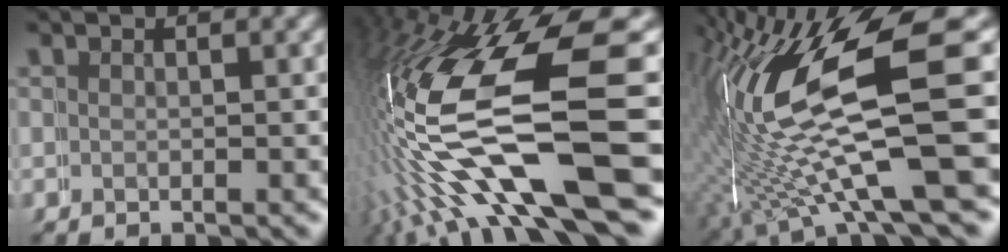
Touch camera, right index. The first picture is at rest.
{"total": 16.0, "force": [0.1, 7.8, 14.0], "torque": [-0.271, -0.020, 0.016]}
{"total": 12.2, "force": [-0.4, 5.5, 10.9], "torque": [-0.202, -0.007, 0.009]}